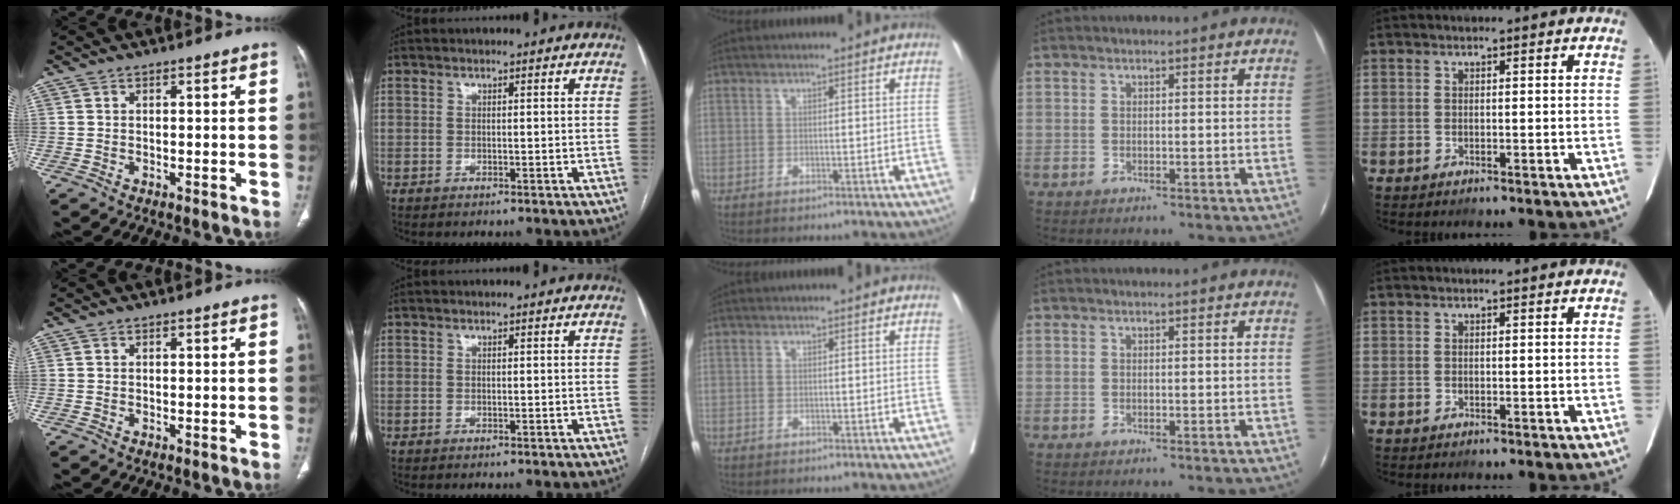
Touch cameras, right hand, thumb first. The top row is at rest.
{}